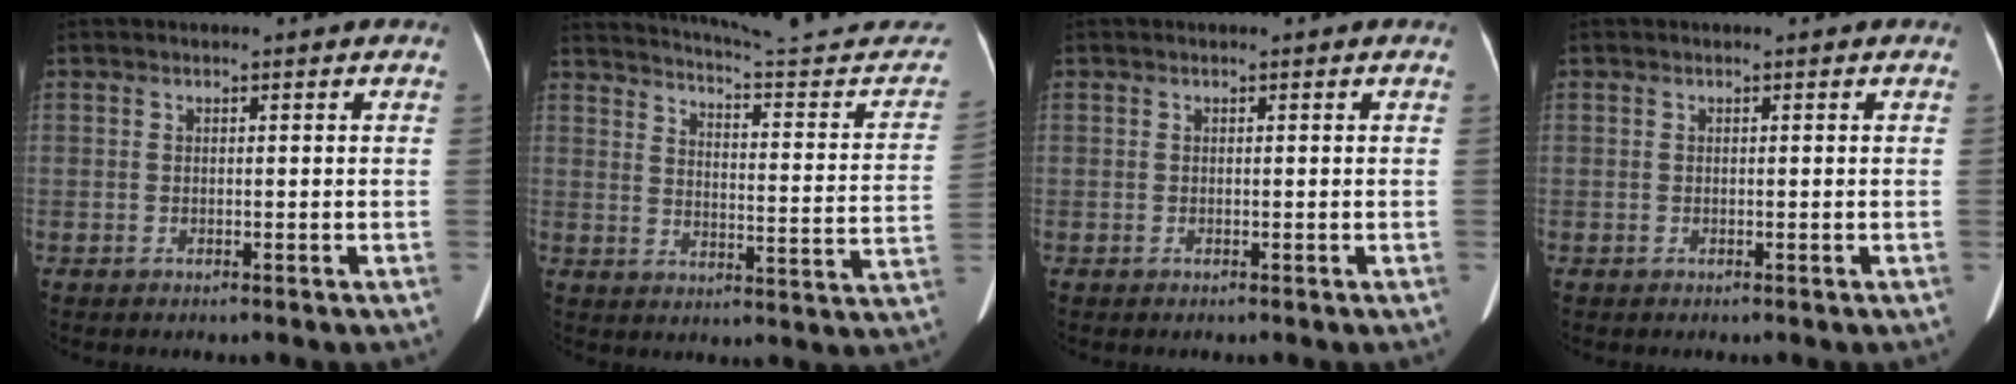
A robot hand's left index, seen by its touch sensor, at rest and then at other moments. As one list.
[{"total": 23.5, "force": [22.2, 0.9, 7.8], "torque": [-0.104, -0.079, 0.274]}, {"total": 0.0}, {"total": 0.0}]